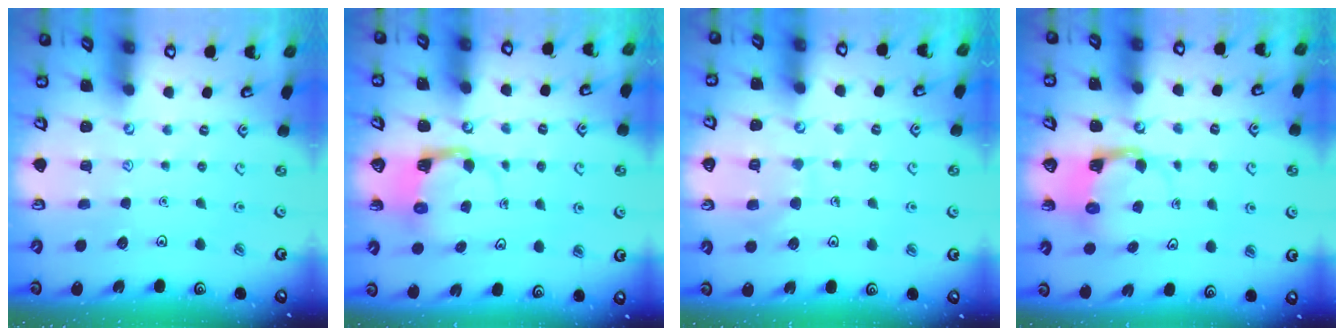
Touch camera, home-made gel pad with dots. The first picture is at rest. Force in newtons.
{"total": 4.0, "press": 3.9, "slide": 0.7}
{"total": 6.6, "press": 6.6, "slide": 0.5}
{"total": 4.0, "press": 3.9, "slide": 0.7}